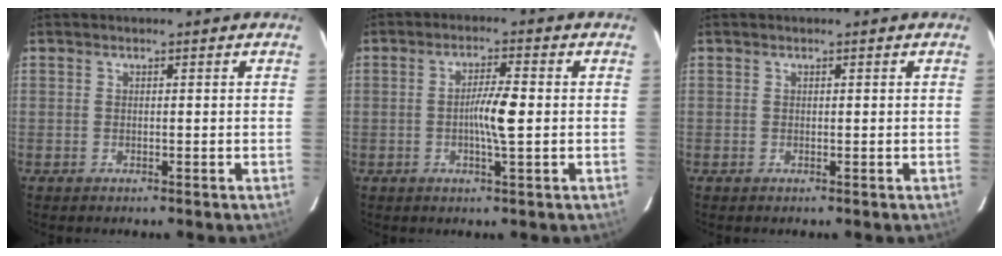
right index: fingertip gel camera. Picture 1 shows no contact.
{"total": 5.0, "force": [-0.4, 0.2, 5.0], "torque": [-0.092, 0.001, -0.009]}
{"total": 0.0}